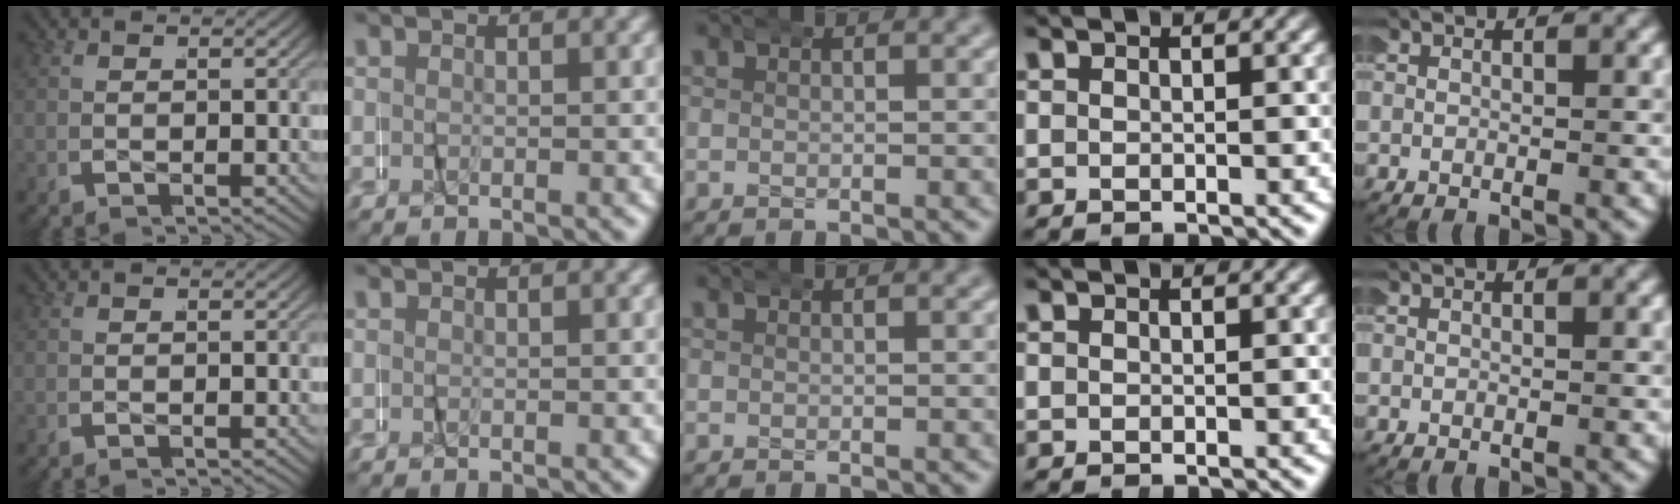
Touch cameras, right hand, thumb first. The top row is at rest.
{}